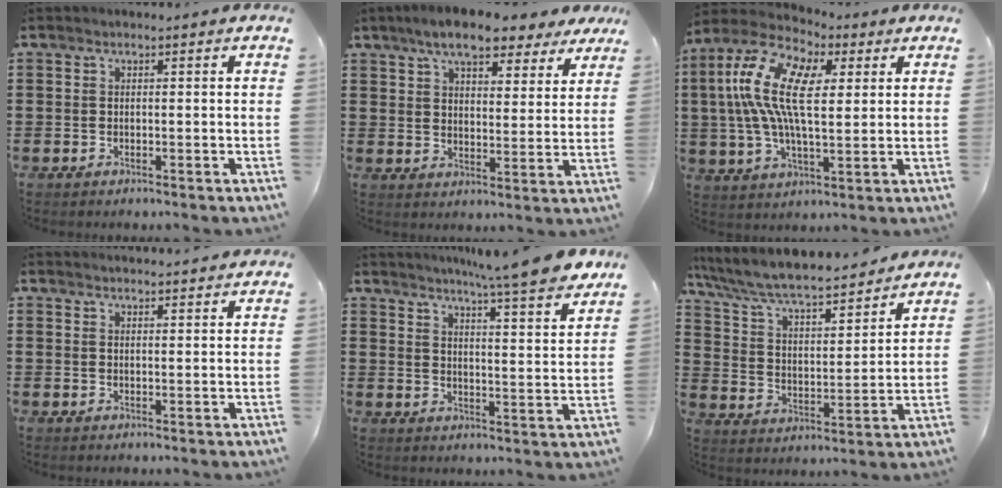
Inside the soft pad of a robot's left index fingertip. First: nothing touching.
{"total": 7.7, "force": [6.5, 1.9, 3.7], "torque": [-0.086, -0.010, 0.117]}
{"total": 13.2, "force": [3.9, 6.2, 11.0], "torque": [-0.258, -0.012, 0.063]}
{"total": 1.6, "force": [1.6, -0.1, 0.0], "torque": [-0.004, 0.000, 0.032]}
{"total": 7.8, "force": [7.0, -0.9, 3.4], "torque": [-0.073, -0.042, 0.118]}
{"total": 6.9, "force": [6.2, 0.5, 2.9], "torque": [-0.083, -0.048, 0.100]}